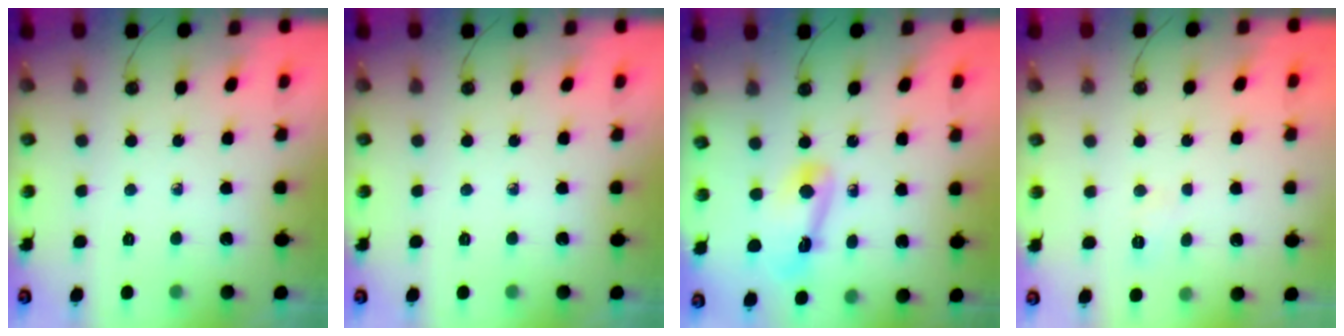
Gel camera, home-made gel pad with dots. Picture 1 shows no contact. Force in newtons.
{"total": 0.0}
{"total": 11.0, "press": 8.1, "slide": 7.4}
{"total": 3.2, "press": 3.1, "slide": 0.7}